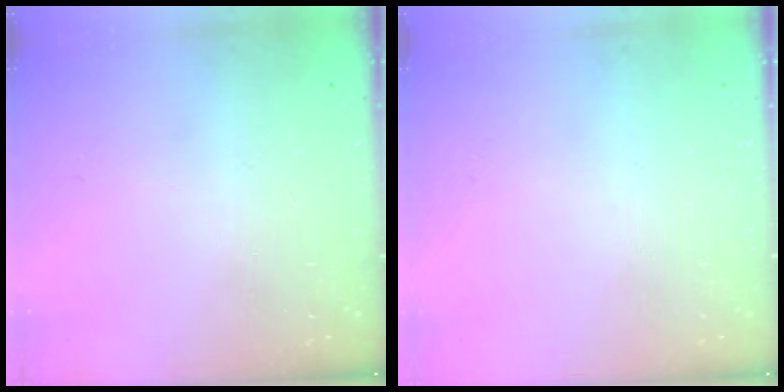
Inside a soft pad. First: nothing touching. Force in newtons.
{"total": 0.0}